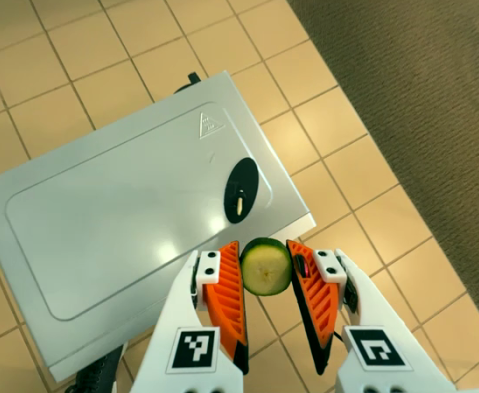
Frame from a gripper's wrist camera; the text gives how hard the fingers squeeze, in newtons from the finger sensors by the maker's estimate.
{"total": 8.3, "left": 8.1, "right": 8.5}